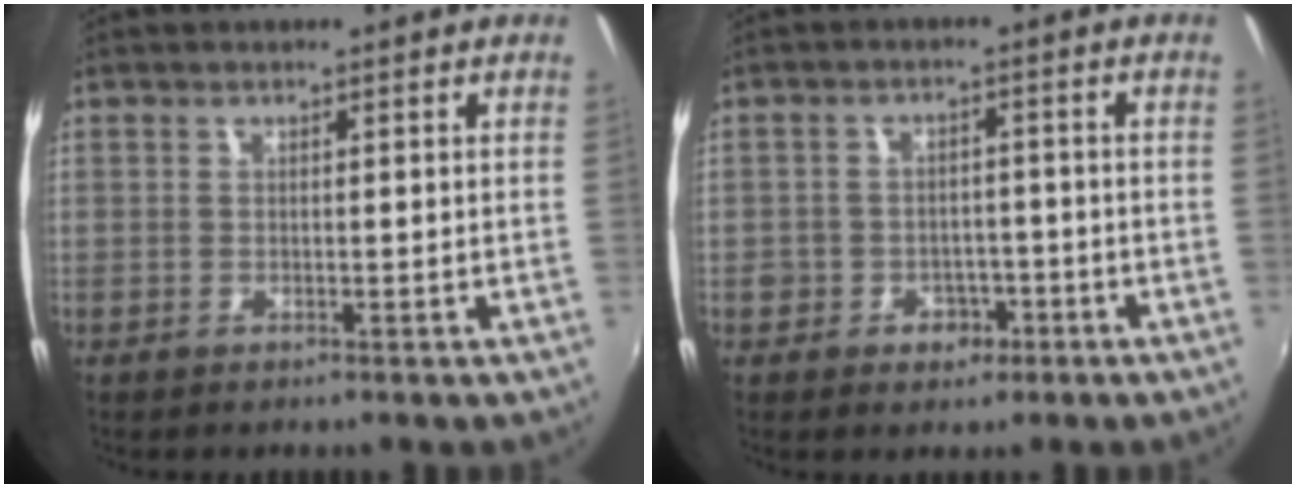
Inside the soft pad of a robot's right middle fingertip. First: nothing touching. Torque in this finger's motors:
{"motor_torque": [0.38, -0.33, 0.02, 0.03]}